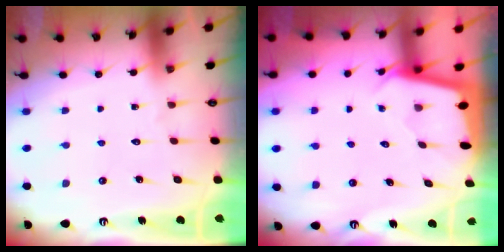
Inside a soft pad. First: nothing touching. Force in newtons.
{"total": 1.6, "press": 1.6, "slide": 0.1}